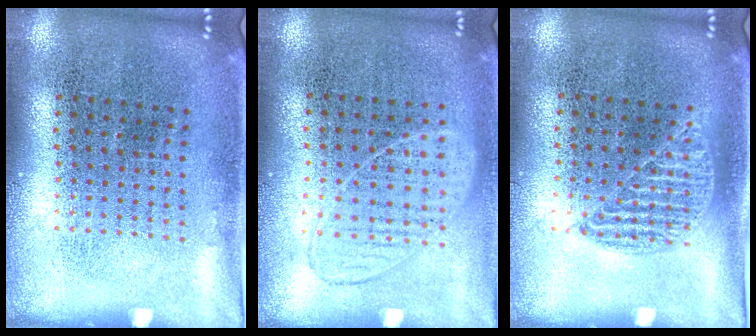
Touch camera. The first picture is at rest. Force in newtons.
{"total": 0.9, "press": 0.9, "slide": 0.4}
{"total": 0.9, "press": 0.8, "slide": 0.4}